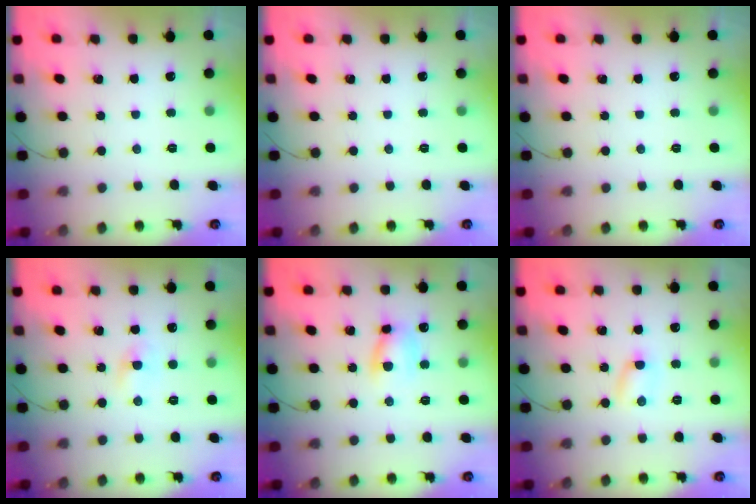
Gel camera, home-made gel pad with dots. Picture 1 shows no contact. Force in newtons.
{"total": 0.0}
{"total": 0.0}
{"total": 1.2, "press": 1.0, "slide": 0.7}
{"total": 7.6, "press": 7.6, "slide": 0.4}
{"total": 2.6, "press": 2.5, "slide": 0.9}